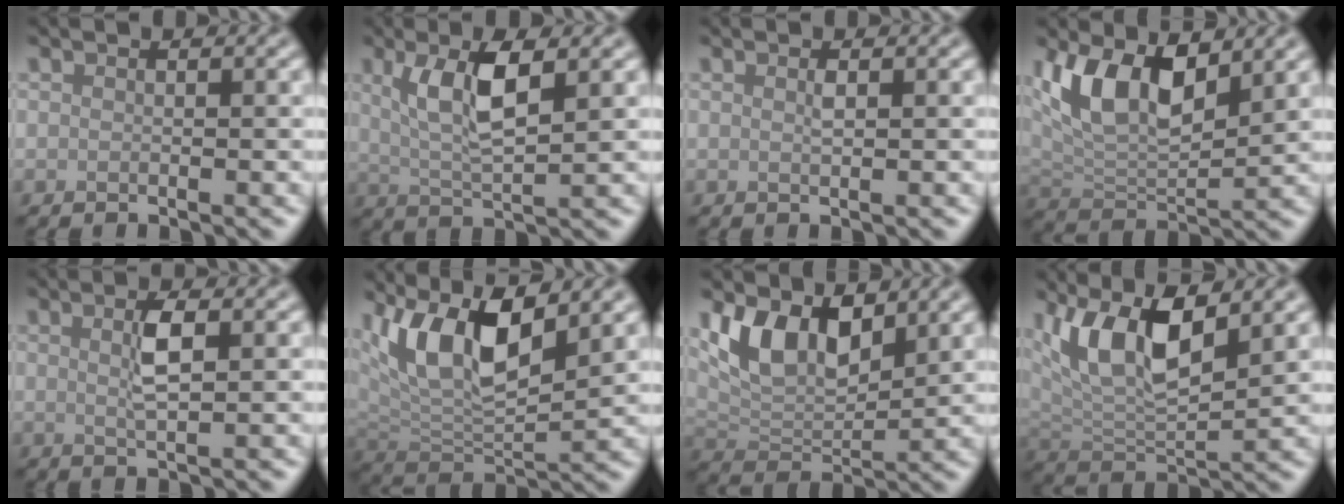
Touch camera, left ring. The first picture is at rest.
{"total": 5.4, "force": [1.5, 1.6, 5.0], "torque": [-0.097, 0.002, 0.030]}
{"total": 0.7, "force": [0.3, 0.2, 0.6], "torque": [-0.013, 0.001, 0.004]}
{"total": 7.8, "force": [3.2, 3.7, 6.0], "torque": [-0.113, -0.007, 0.057]}
{"total": 2.6, "force": [0.6, 0.6, 2.4], "torque": [-0.046, 0.002, 0.011]}
{"total": 9.2, "force": [3.7, 3.7, 7.6], "torque": [-0.140, -0.005, 0.065]}
{"total": 6.4, "force": [3.0, 3.5, 4.5], "torque": [-0.086, -0.009, 0.053]}
{"total": 8.0, "force": [3.4, 3.1, 6.5], "torque": [-0.127, -0.007, 0.060]}